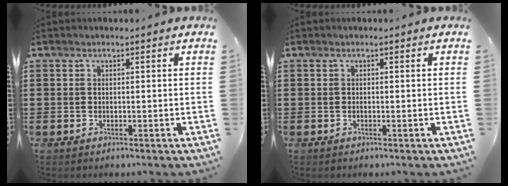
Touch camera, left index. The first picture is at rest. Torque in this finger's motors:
{"motor_torque": [-0.04, 0.00, 0.01, -0.01]}